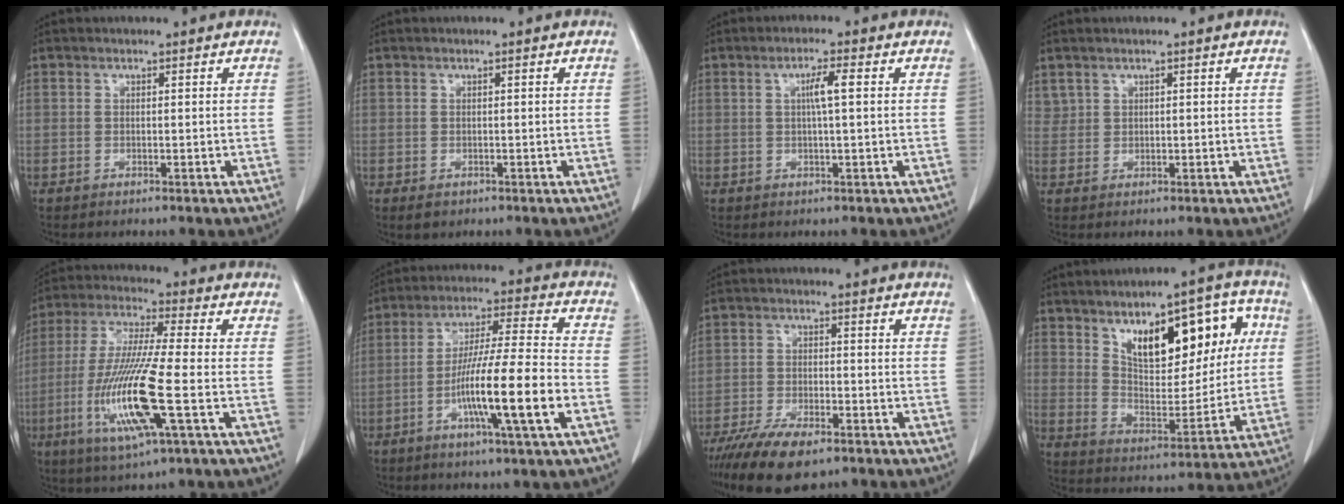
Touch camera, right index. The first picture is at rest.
{"total": 1.2, "force": [-0.4, 1.0, 0.5], "torque": [-0.003, 0.001, 0.000]}
{"total": 3.4, "force": [0.7, 0.1, 3.3], "torque": [-0.057, 0.003, 0.011]}
{"total": 1.7, "force": [1.1, 1.3, 0.3], "torque": [-0.001, 0.006, 0.025]}
{"total": 15.2, "force": [-4.2, 0.7, 14.6], "torque": [-0.303, -0.018, -0.082]}
{"total": 14.5, "force": [-4.8, -0.3, 13.7], "torque": [-0.241, -0.005, -0.088]}
{"total": 9.7, "force": [-7.0, 3.2, 6.0], "torque": [-0.103, -0.014, -0.121]}
{"total": 17.1, "force": [6.6, 7.6, 13.9], "torque": [-0.193, 0.031, 0.110]}